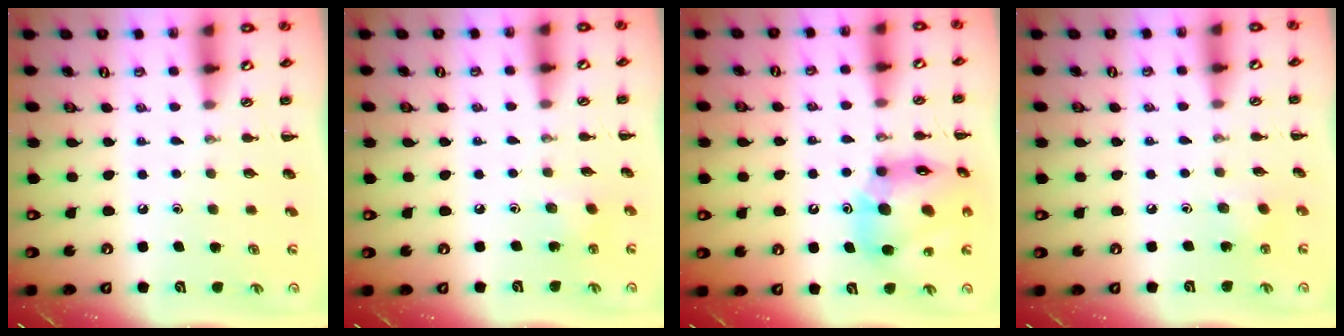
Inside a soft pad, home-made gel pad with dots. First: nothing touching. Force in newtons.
{"total": 2.4, "press": 2.3, "slide": 0.7}
{"total": 17.3, "press": 16.6, "slide": 4.9}
{"total": 2.5, "press": 2.4, "slide": 0.7}